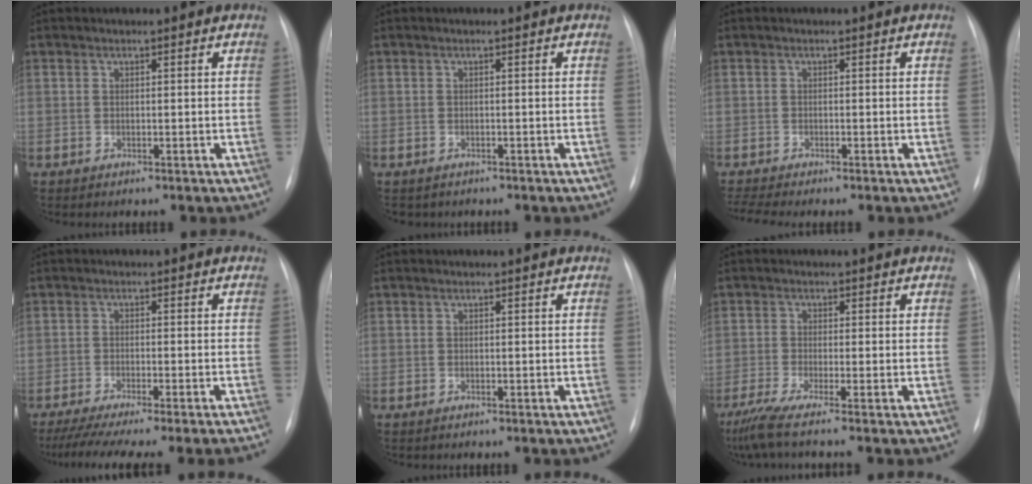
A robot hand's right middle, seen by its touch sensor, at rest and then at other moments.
{"total": 2.0, "force": [-1.7, 1.1, 0.2], "torque": [-0.008, -0.002, -0.021]}
{"total": 2.9, "force": [-2.6, -0.4, 1.3], "torque": [-0.034, -0.007, -0.044]}
{"total": 14.6, "force": [-12.7, -1.0, 7.1], "torque": [-0.105, -0.042, -0.184]}
{"total": 0.0}
{"total": 9.3, "force": [-6.1, -1.7, 6.9], "torque": [-0.135, -0.031, -0.103]}